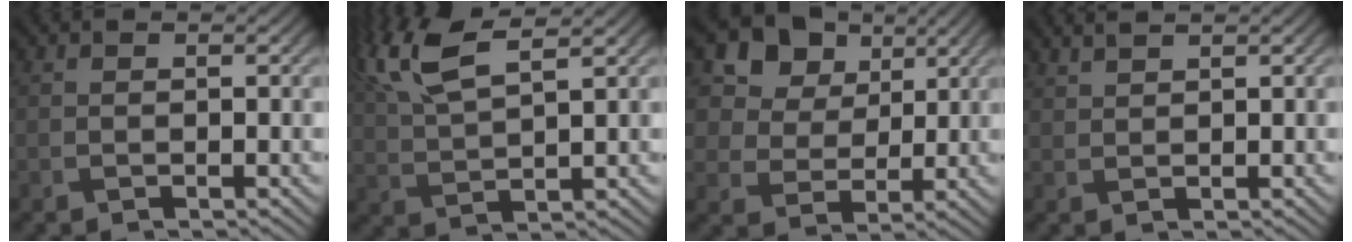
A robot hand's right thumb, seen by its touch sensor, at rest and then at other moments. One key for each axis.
{"total": 9.4, "fx": 5.6, "fy": 2.6, "fz": 7.0, "tx": -0.171, "ty": 0.024, "tz": 0.116}
{"total": 11.8, "fx": 5.8, "fy": 8.8, "fz": 5.3, "tx": -0.145, "ty": -0.001, "tz": 0.124}
{"total": 1.6, "fx": 1.5, "fy": 0.2, "fz": 0.6, "tx": -0.018, "ty": 0.005, "tz": 0.034}